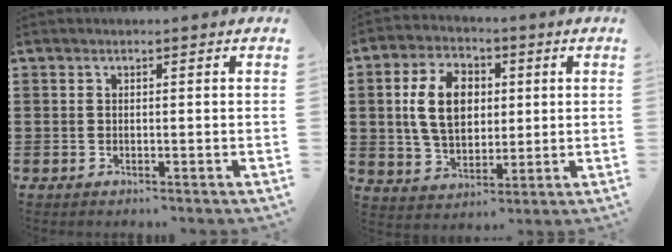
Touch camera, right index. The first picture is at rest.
{"total": 9.9, "force": [1.3, 6.7, 7.3], "torque": [-0.167, 0.013, 0.017]}